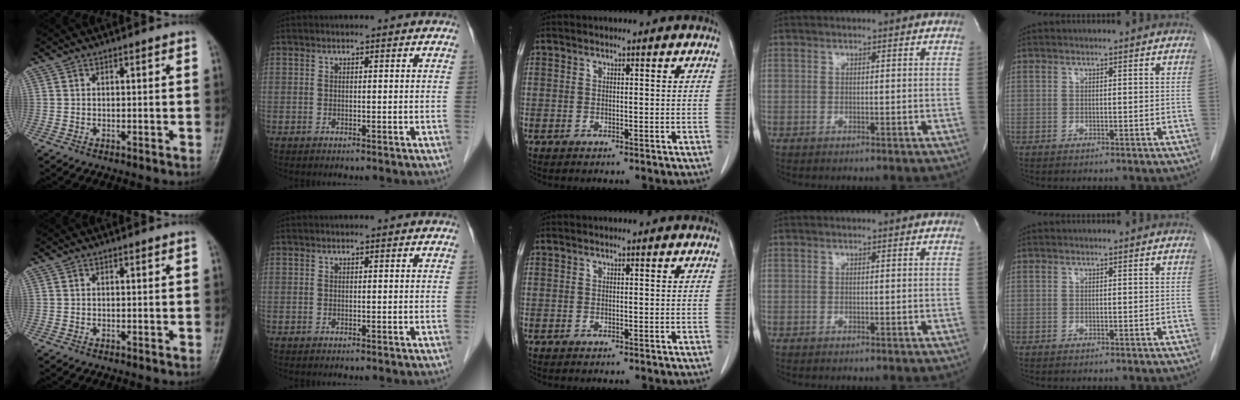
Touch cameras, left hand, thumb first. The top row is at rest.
{}